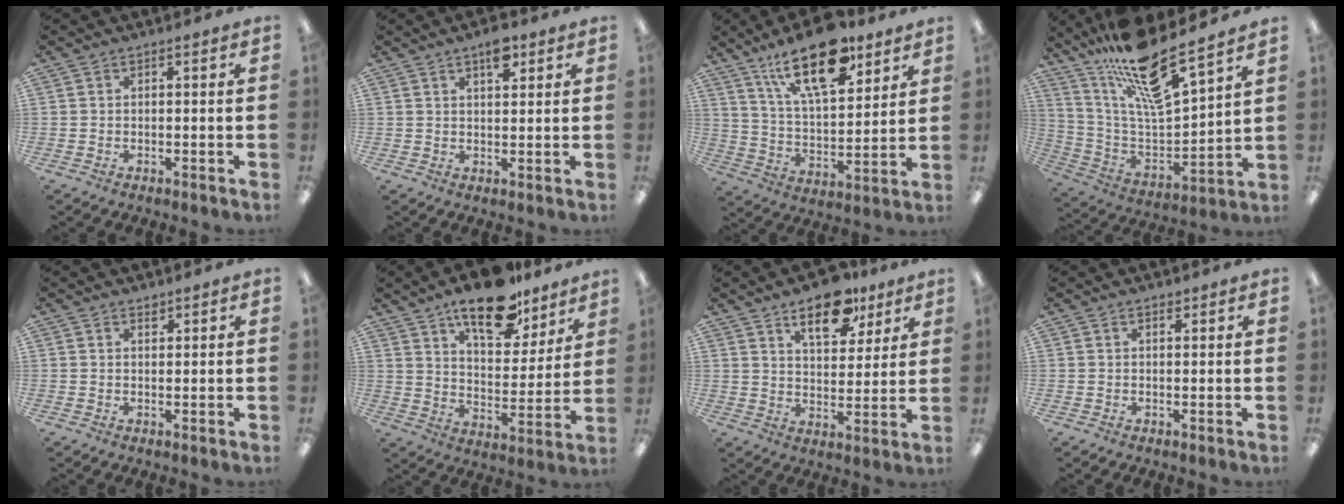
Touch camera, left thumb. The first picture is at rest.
{"total": 5.2, "force": [3.4, 2.1, 3.3], "torque": [-0.041, -0.012, 0.054]}
{"total": 20.1, "force": [12.8, 8.6, 12.9], "torque": [-0.205, -0.062, 0.214]}
{"total": 19.4, "force": [15.2, 3.5, 11.6], "torque": [-0.218, -0.106, 0.257]}
{"total": 1.3, "force": [1.2, 0.5, 0.2], "torque": [0.003, -0.004, 0.022]}
{"total": 17.5, "force": [13.2, 7.2, 8.9], "torque": [-0.135, -0.076, 0.227]}
{"total": 13.1, "force": [8.8, 6.2, 7.5], "torque": [-0.097, -0.040, 0.149]}
{"total": 1.2, "force": [1.0, 0.5, 0.4], "torque": [-0.001, -0.004, 0.017]}